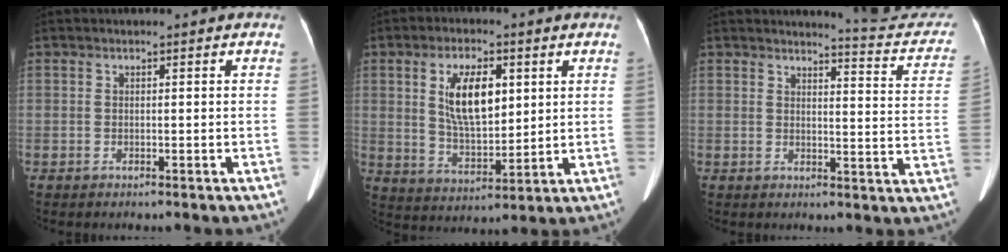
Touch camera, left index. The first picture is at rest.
{"total": 9.7, "force": [2.8, 4.2, 8.4], "torque": [-0.160, 0.003, 0.057]}
{"total": 10.9, "force": [10.8, 0.3, 0.8], "torque": [0.006, -0.073, 0.104]}